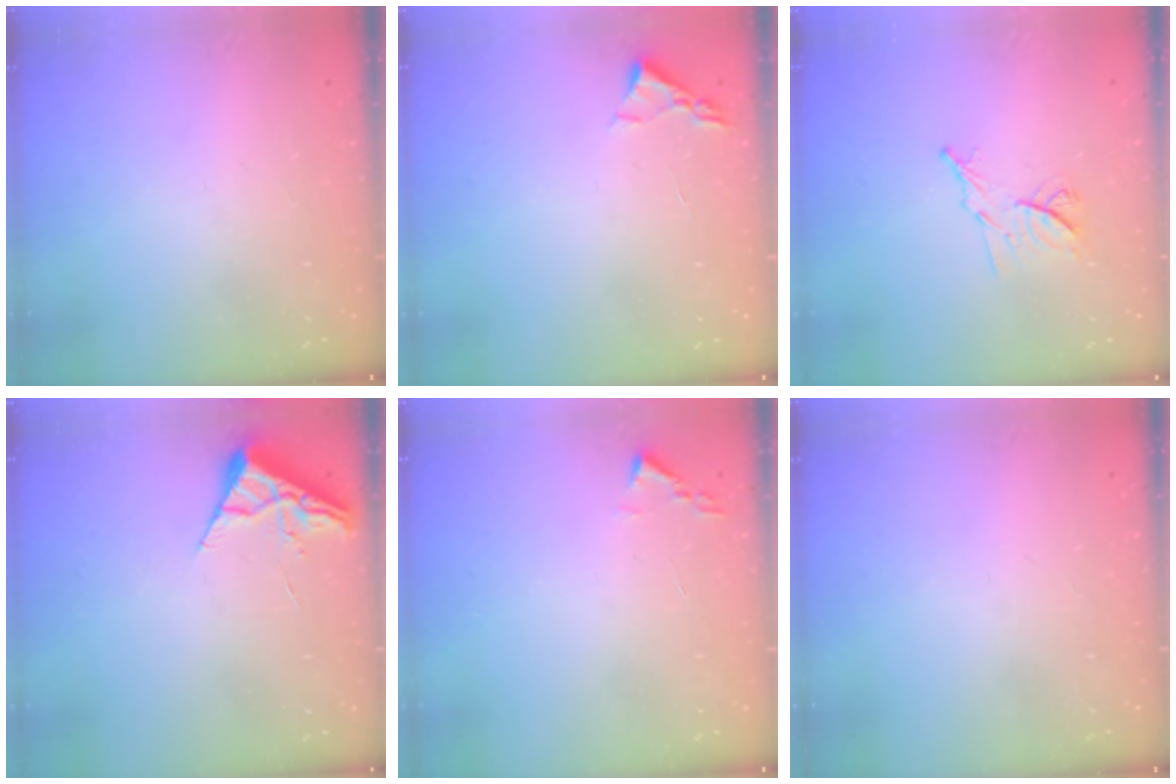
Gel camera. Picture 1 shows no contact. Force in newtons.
{"total": 2.4, "press": 2.3, "slide": 0.3}
{"total": 8.6, "press": 8.6, "slide": 0.7}
{"total": 3.7, "press": 3.6, "slide": 0.5}
{"total": 1.9, "press": 1.8, "slide": 0.3}
{"total": 0.0}